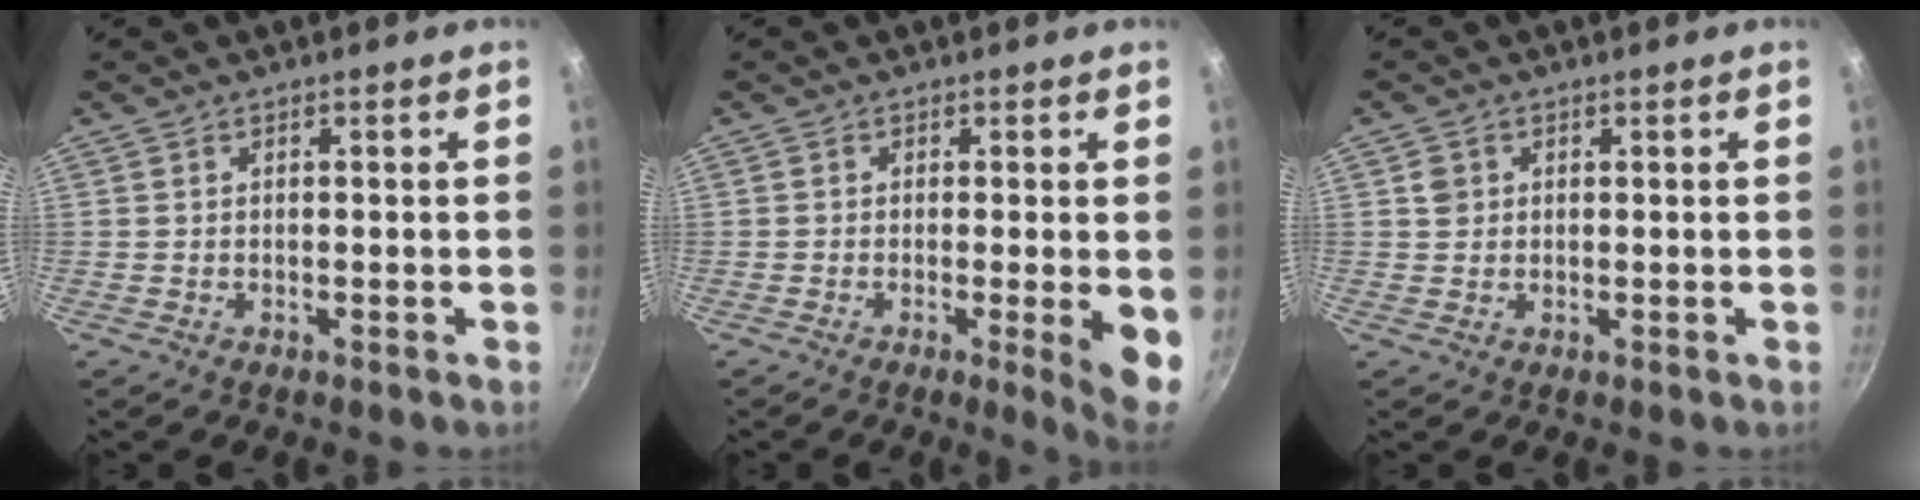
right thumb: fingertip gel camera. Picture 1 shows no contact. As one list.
[{"total": 6.2, "force": [-0.9, 0.7, 6.1], "torque": [-0.079, -0.013, -0.012]}, {"total": 2.1, "force": [0.5, 1.9, 0.6], "torque": [-0.006, 0.006, 0.010]}]